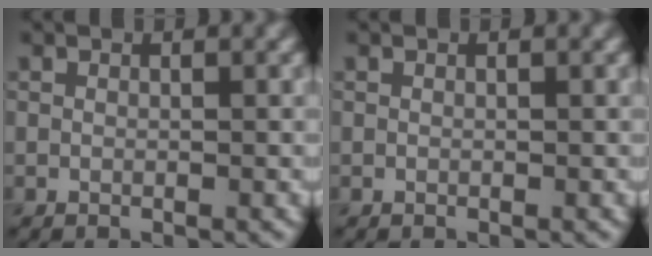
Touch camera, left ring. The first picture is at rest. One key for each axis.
{"total": 0.0}